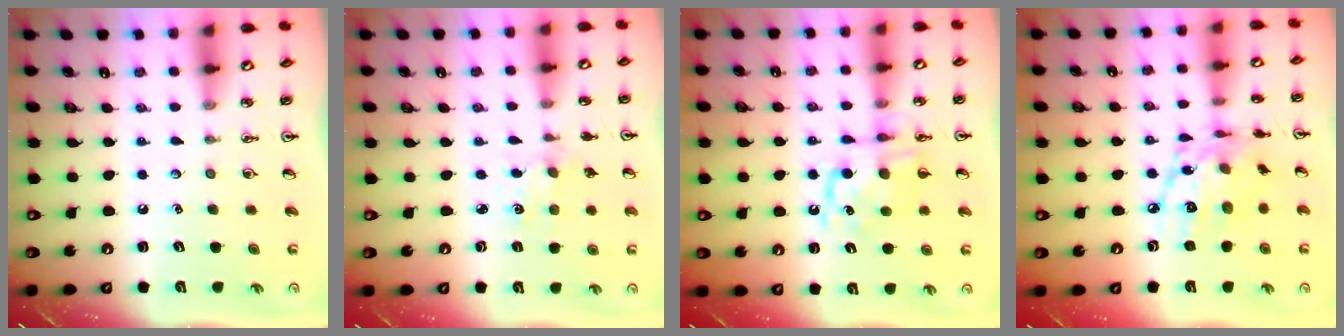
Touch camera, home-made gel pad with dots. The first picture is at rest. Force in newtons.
{"total": 1.8, "press": 1.8, "slide": 0.3}
{"total": 10.3, "press": 10.3, "slide": 0.3}
{"total": 15.7, "press": 15.7, "slide": 1.2}